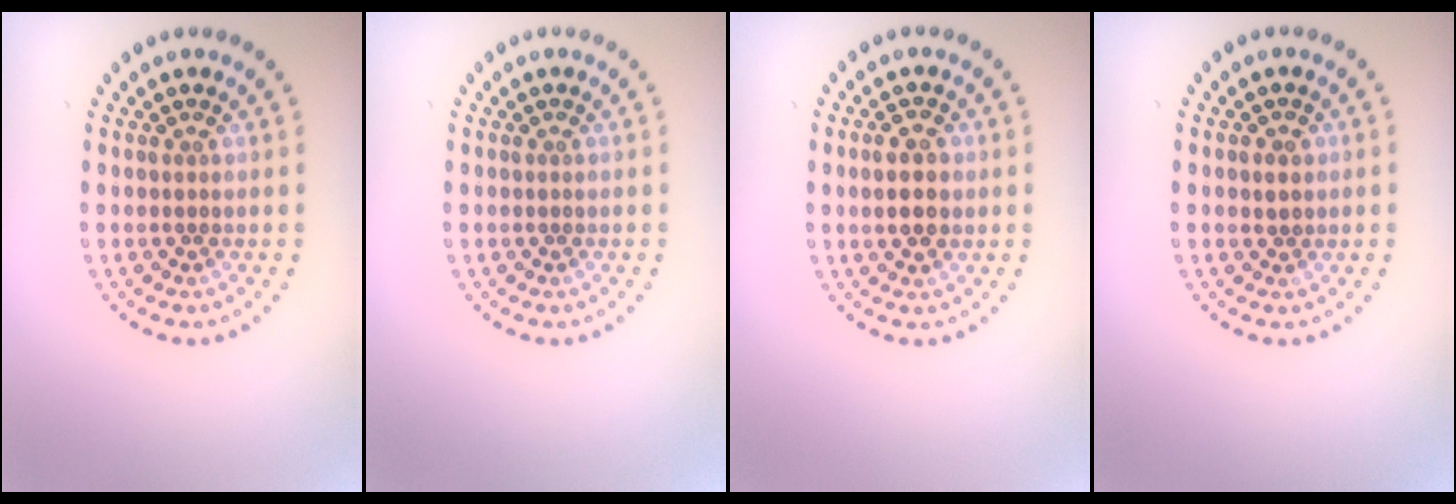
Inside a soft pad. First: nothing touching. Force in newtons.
{"total": 0.0}
{"total": 3.6, "press": 3.6, "slide": 0.2}
{"total": 0.7, "press": 0.6, "slide": 0.3}